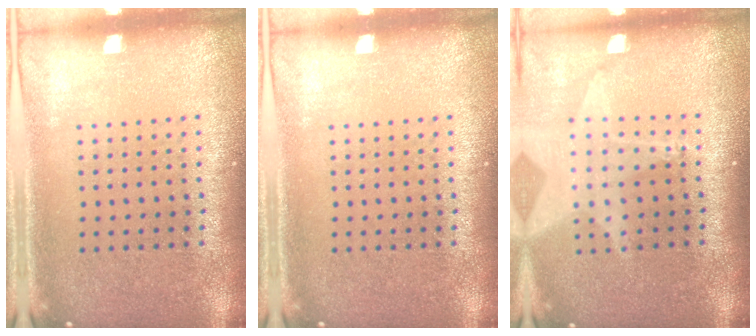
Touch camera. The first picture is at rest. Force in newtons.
{"total": 0.0}
{"total": 2.0, "press": 1.6, "slide": 1.3}